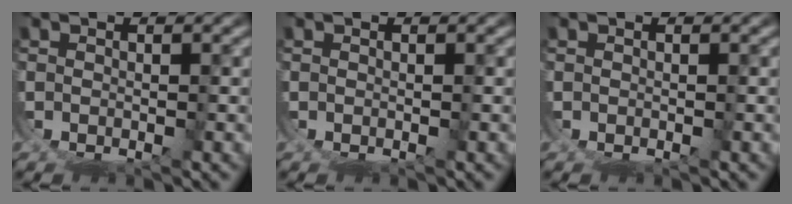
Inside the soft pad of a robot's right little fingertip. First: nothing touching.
{"total": 0.0}
{"total": 0.0}